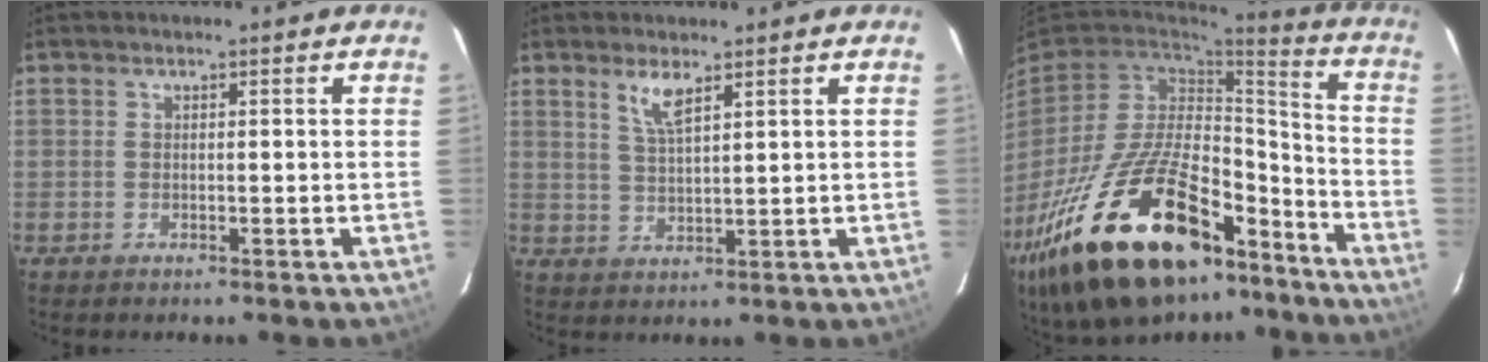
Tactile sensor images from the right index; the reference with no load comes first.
{"total": 4.0, "force": [2.6, 0.7, 2.9], "torque": [-0.059, -0.003, 0.053]}
{"total": 33.3, "force": [-20.2, 15.3, 21.6], "torque": [-0.423, -0.011, -0.308]}